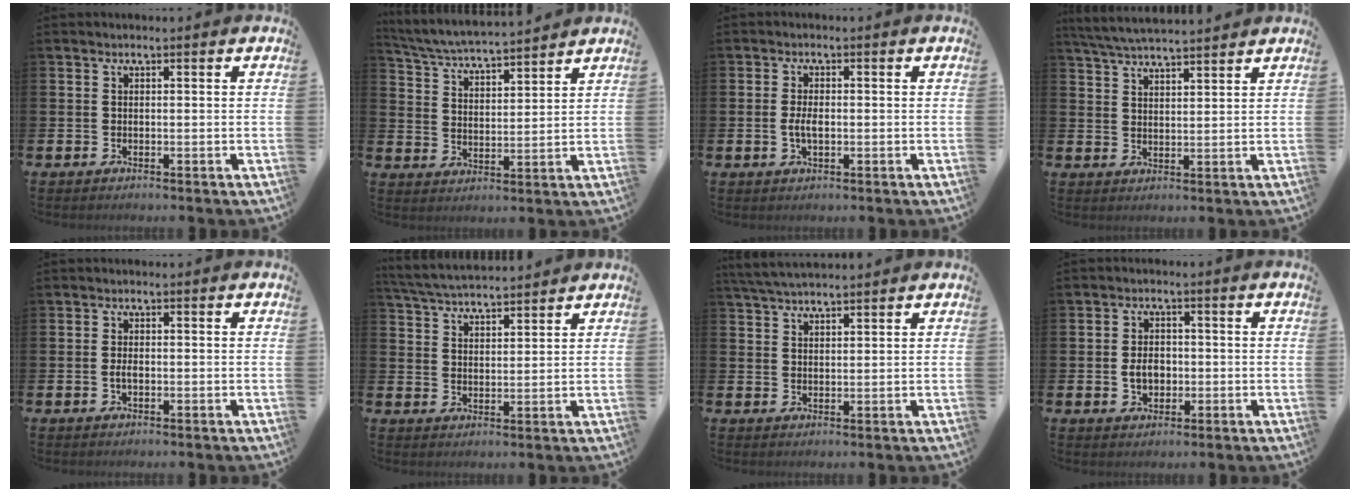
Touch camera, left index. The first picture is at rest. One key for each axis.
{"total": 5.1, "fx": 5.0, "fy": 0.1, "fz": 0.7, "tx": -0.034, "ty": -0.039, "tz": 0.085}
{"total": 2.5, "fx": -0.3, "fy": 1.2, "fz": 2.2, "tx": -0.029, "ty": -0.002, "tz": -0.009}
{"total": 5.0, "fx": 4.9, "fy": 0.2, "fz": 1.0, "tx": -0.035, "ty": -0.021, "tz": 0.089}
{"total": 1.5, "fx": -0.3, "fy": 0.8, "fz": 1.2, "tx": -0.019, "ty": 0.000, "tz": -0.008}
{"total": 4.9, "fx": 4.9, "fy": 0.4, "fz": 0.5, "tx": -0.027, "ty": -0.028, "tz": 0.087}
{"total": 4.1, "fx": 3.9, "fy": 0.5, "fz": 1.2, "tx": -0.025, "ty": -0.012, "tz": 0.072}
{"total": 3.5, "fx": -0.5, "fy": 2.5, "fz": 2.4, "tx": -0.028, "ty": -0.001, "tz": -0.016}